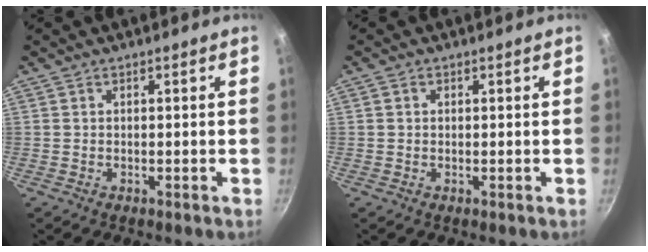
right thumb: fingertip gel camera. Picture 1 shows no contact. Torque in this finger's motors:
{"motor_torque": [-0.23, -0.29, -0.58, 0.03, -0.07]}